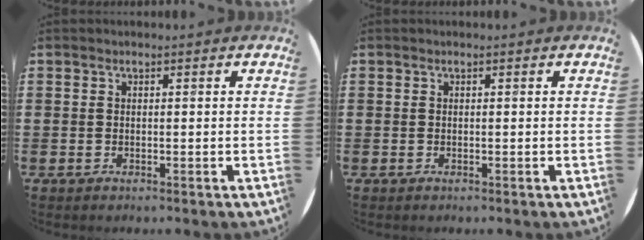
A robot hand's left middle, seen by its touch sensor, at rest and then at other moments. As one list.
[{"total": 0.0}]